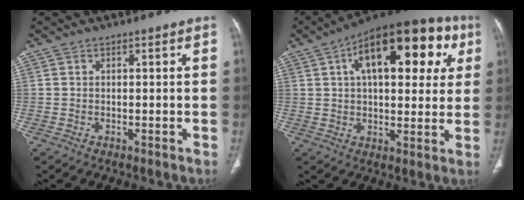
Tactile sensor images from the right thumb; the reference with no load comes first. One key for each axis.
{"total": 23.6, "fx": 8.2, "fy": 11.4, "fz": 19.0, "tx": -0.239, "ty": 0.022, "tz": 0.115}